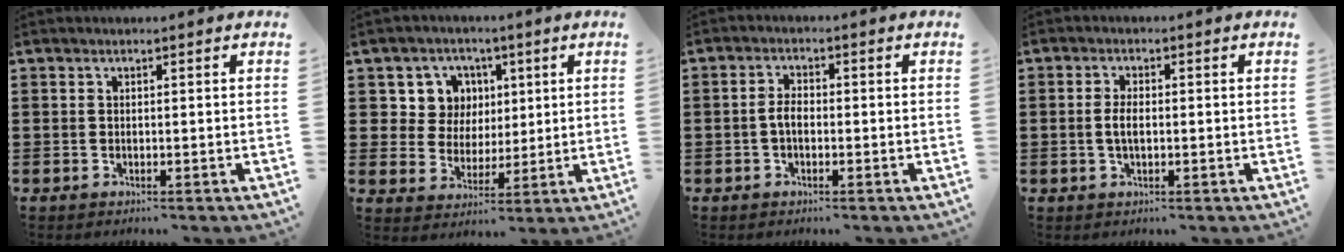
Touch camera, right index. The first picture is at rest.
{"total": 7.3, "force": [2.6, 6.7, 1.5], "torque": [-0.062, 0.009, 0.048]}
{"total": 2.6, "force": [-0.6, 1.3, 2.2], "torque": [-0.050, 0.001, -0.014]}
{"total": 2.8, "force": [-0.2, 1.2, 2.5], "torque": [-0.055, 0.001, -0.008]}